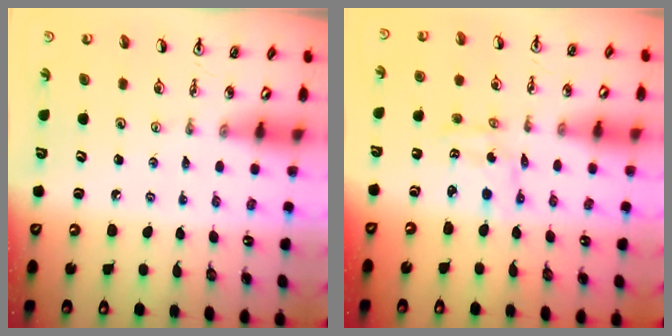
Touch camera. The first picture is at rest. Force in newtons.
{"total": 1.9, "press": 1.9, "slide": 0.1}